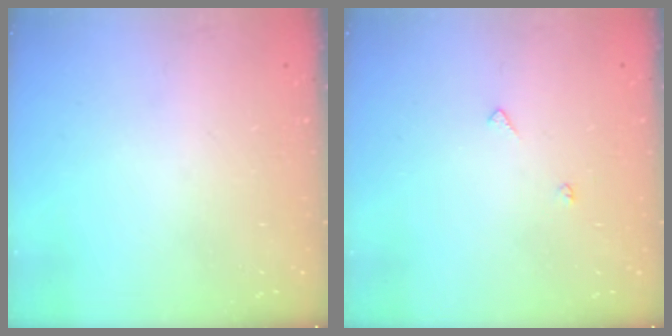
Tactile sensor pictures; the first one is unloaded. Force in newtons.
{"total": 4.8, "press": 4.8, "slide": 0.3}